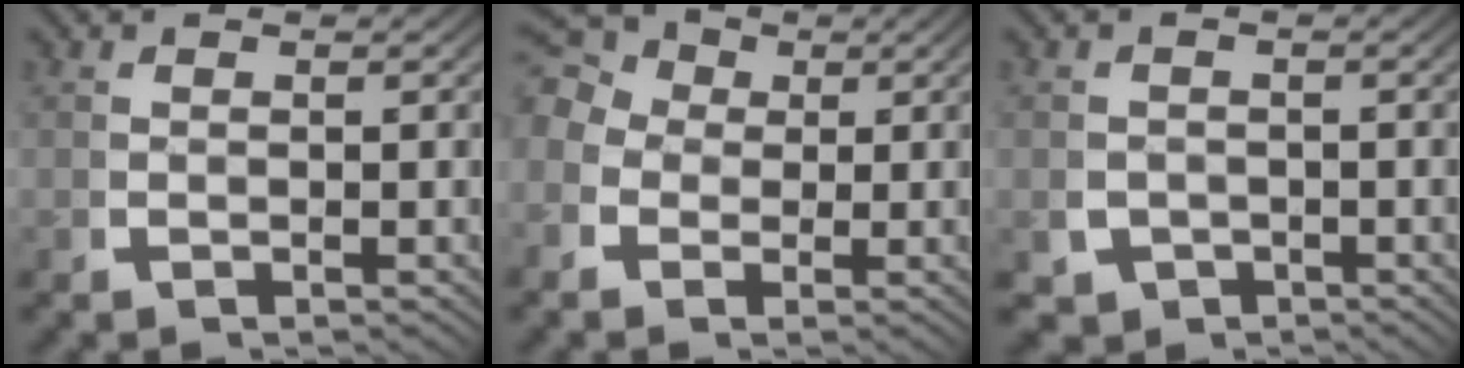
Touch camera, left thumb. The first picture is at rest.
{"total": 7.3, "force": [2.9, 5.4, 3.9], "torque": [-0.059, 0.020, 0.025]}
{"total": 3.7, "force": [-2.1, 2.9, 0.9], "torque": [-0.017, -0.027, -0.029]}